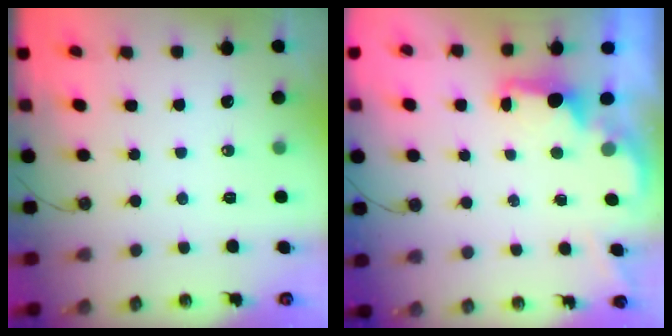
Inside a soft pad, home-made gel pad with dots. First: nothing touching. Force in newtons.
{"total": 1.7, "press": 1.6, "slide": 0.6}